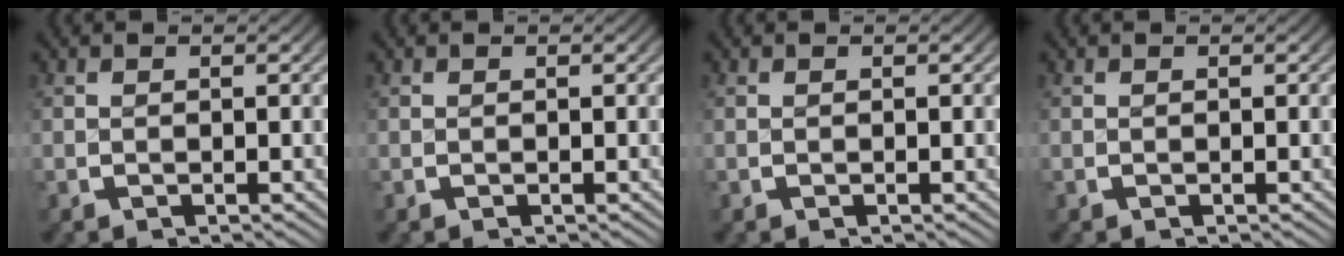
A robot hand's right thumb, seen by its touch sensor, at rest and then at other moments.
{"total": 0.0}
{"total": 0.0}
{"total": 0.0}